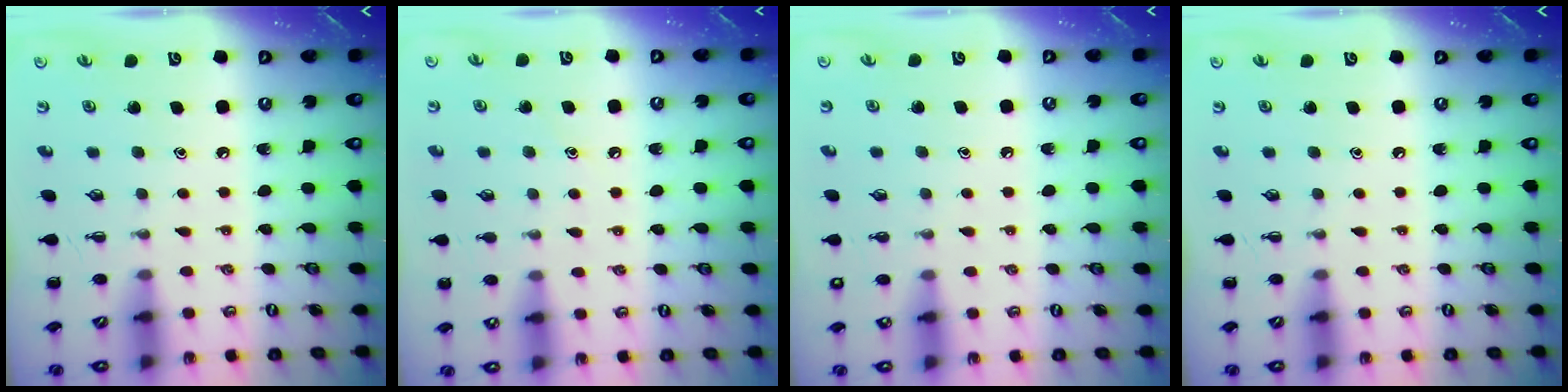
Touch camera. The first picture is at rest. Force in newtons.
{"total": 6.1, "press": 5.8, "slide": 1.8}
{"total": 1.4, "press": 1.4, "slide": 0.1}
{"total": 0.0}